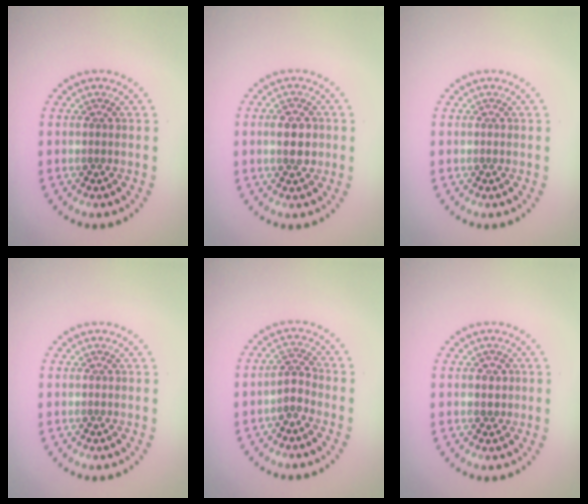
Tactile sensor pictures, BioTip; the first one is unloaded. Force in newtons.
{"total": 2.8, "press": 2.8, "slide": 0.1}
{"total": 0.0}
{"total": 0.0}
{"total": 1.8, "press": 1.3, "slide": 1.2}
{"total": 1.2, "press": 1.0, "slide": 0.6}